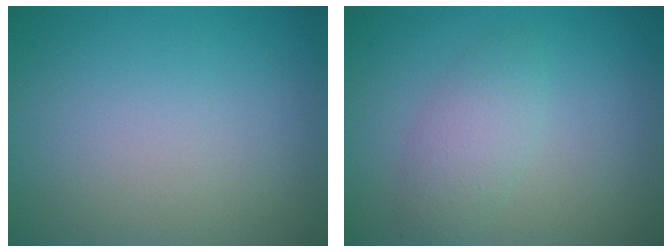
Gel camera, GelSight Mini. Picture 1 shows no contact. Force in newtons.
{"total": 2.6, "press": 2.6, "slide": 0.1}